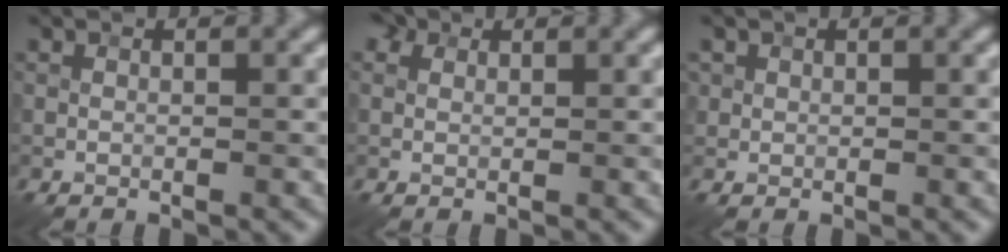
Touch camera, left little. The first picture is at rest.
{"total": 1.6, "force": [1.1, 1.1, 0.5], "torque": [-0.009, 0.003, 0.002]}
{"total": 0.9, "force": [0.3, 0.8, -0.1], "torque": [0.009, 0.001, 0.000]}